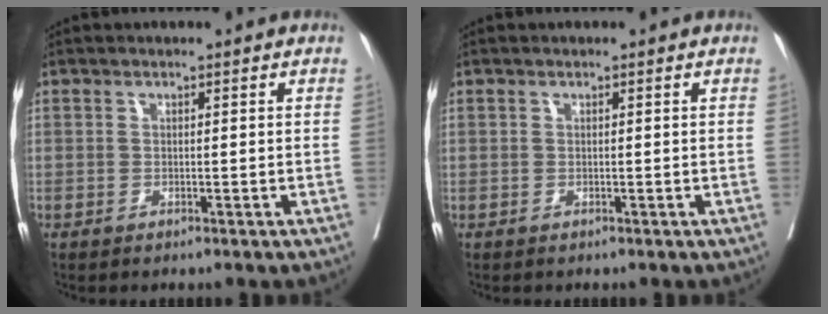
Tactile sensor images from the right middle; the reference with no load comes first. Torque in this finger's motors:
{"motor_torque": [-0.71, 0.60, -0.20, -0.06]}